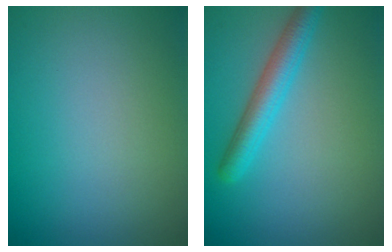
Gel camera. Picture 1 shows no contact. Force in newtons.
{"total": 3.4, "press": 3.4, "slide": 0.1}